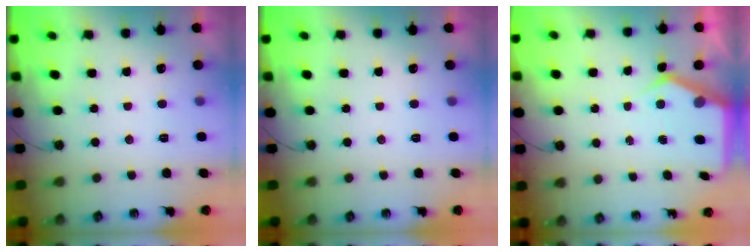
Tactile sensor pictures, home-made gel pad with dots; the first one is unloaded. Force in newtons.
{"total": 0.0}
{"total": 4.9, "press": 4.9, "slide": 0.3}